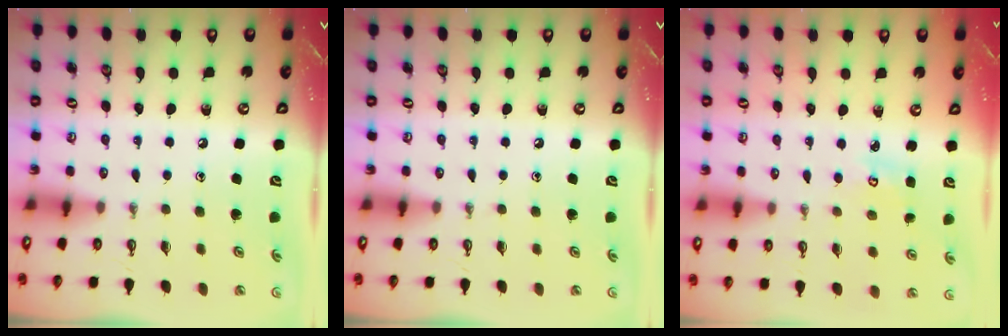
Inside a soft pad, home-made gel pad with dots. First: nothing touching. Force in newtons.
{"total": 0.0}
{"total": 3.5, "press": 3.4, "slide": 0.3}